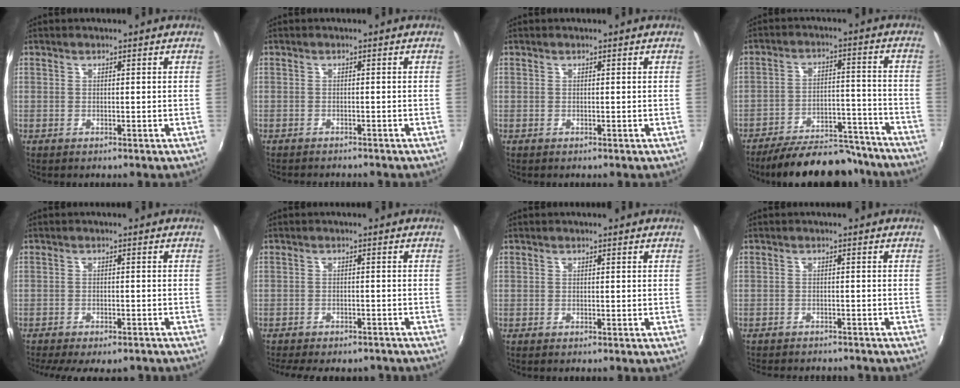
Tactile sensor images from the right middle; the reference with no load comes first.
{"total": 3.1, "force": [-2.9, 0.6, 0.9], "torque": [-0.026, -0.013, -0.045]}
{"total": 0.0}
{"total": 20.4, "force": [-18.1, 6.0, 7.2], "torque": [-0.130, 0.021, -0.237]}
{"total": 10.3, "force": [-8.4, 3.1, 5.1], "torque": [-0.113, -0.031, -0.120]}
{"total": 11.3, "force": [-9.6, 3.6, 4.8], "torque": [-0.108, -0.019, -0.128]}
{"total": 0.0}
{"total": 7.8, "force": [-7.1, 1.9, 2.6], "torque": [-0.067, -0.017, -0.103]}